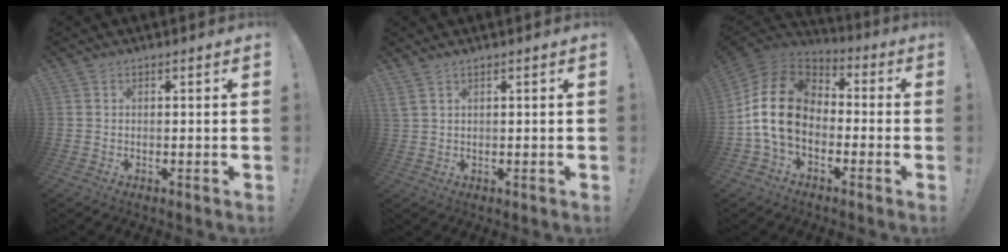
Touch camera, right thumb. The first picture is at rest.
{"total": 2.3, "force": [1.5, 0.5, 1.6], "torque": [-0.032, 0.000, 0.029]}
{"total": 17.9, "force": [-0.8, 12.4, 12.9], "torque": [-0.245, 0.024, -0.006]}